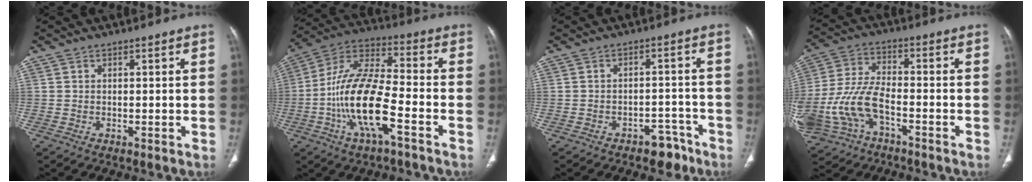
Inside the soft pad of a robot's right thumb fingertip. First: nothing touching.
{"total": 17.0, "force": [-5.6, 5.6, 15.0], "torque": [-0.300, 0.037, -0.107]}
{"total": 5.7, "force": [-4.1, 3.3, 2.3], "torque": [-0.011, 0.038, -0.053]}
{"total": 14.6, "force": [-5.2, 8.3, 10.8], "torque": [-0.240, 0.028, -0.094]}